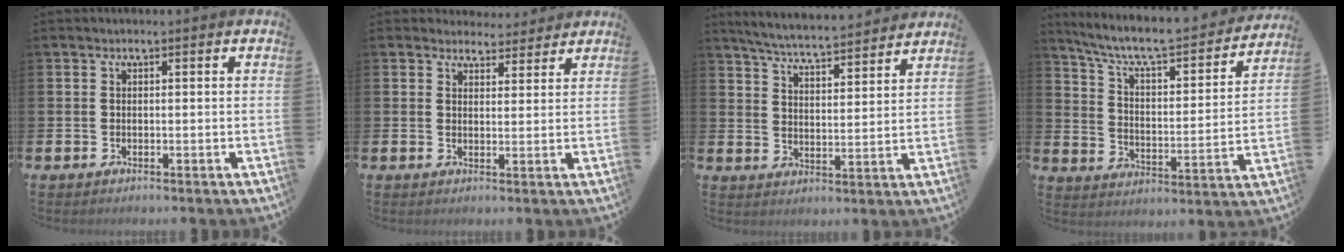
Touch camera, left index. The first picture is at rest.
{"total": 3.7, "force": [3.5, 1.3, -0.1], "torque": [0.003, -0.020, 0.062]}
{"total": 5.3, "force": [5.2, 0.1, 0.7], "torque": [-0.040, -0.035, 0.093]}
{"total": 7.9, "force": [7.1, 1.4, 3.2], "torque": [-0.102, -0.049, 0.118]}